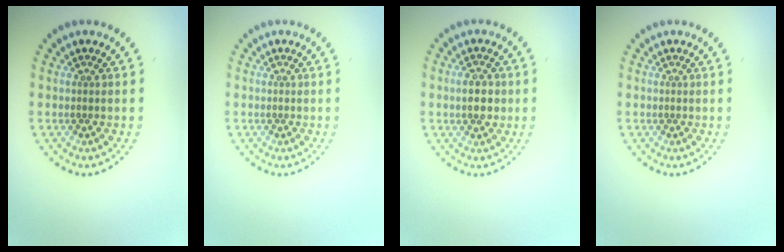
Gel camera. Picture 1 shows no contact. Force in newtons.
{"total": 0.0}
{"total": 2.9, "press": 2.9, "slide": 0.1}
{"total": 0.0}